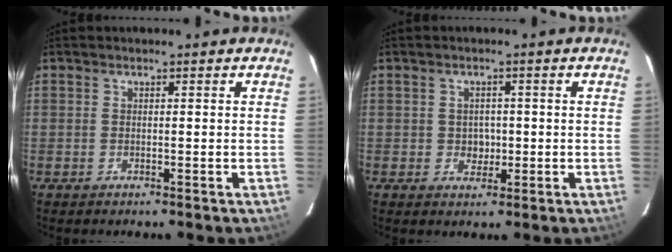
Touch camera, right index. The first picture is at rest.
{"total": 2.6, "force": [-0.2, 2.4, 0.9], "torque": [-0.016, 0.007, 0.002]}